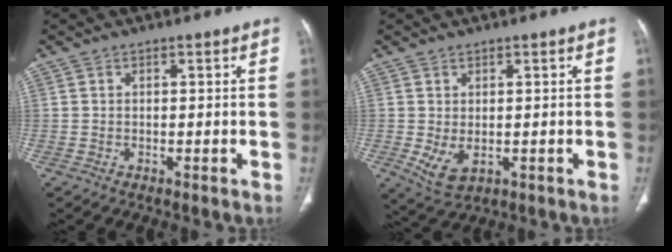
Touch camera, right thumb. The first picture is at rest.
{"total": 4.4, "force": [-0.4, 2.7, 3.5], "torque": [-0.065, -0.006, 0.011]}